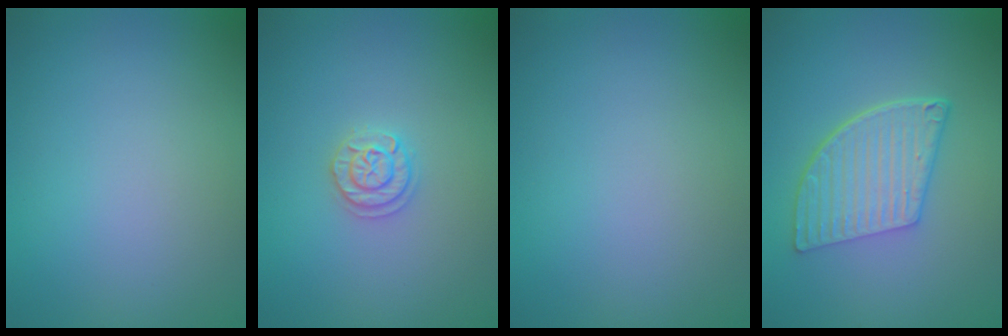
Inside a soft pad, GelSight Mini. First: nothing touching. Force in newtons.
{"total": 1.8, "press": 1.8, "slide": 0.3}
{"total": 0.0}
{"total": 5.7, "press": 4.2, "slide": 3.8}